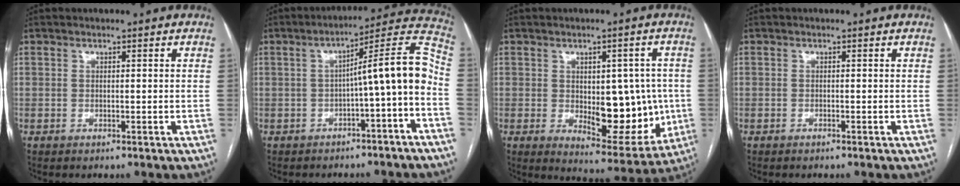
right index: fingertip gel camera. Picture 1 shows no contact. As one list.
[{"total": 11.3, "force": [-2.7, 0.4, 11.0], "torque": [-0.144, 0.042, -0.041]}, {"total": 12.5, "force": [-0.9, 6.0, 10.9], "torque": [-0.130, 0.002, 0.007]}, {"total": 0.0}]